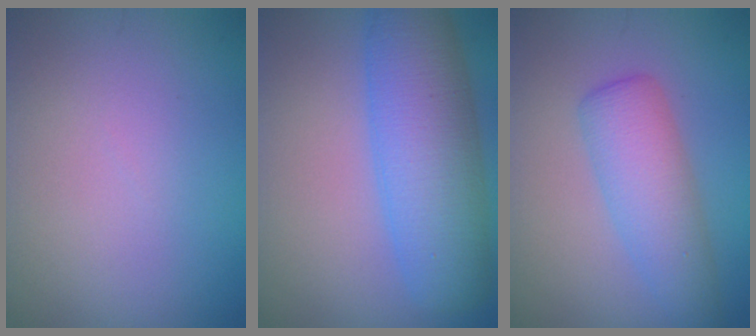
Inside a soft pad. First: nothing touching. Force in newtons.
{"total": 8.1, "press": 8.1, "slide": 0.4}
{"total": 4.5, "press": 4.5, "slide": 0.1}